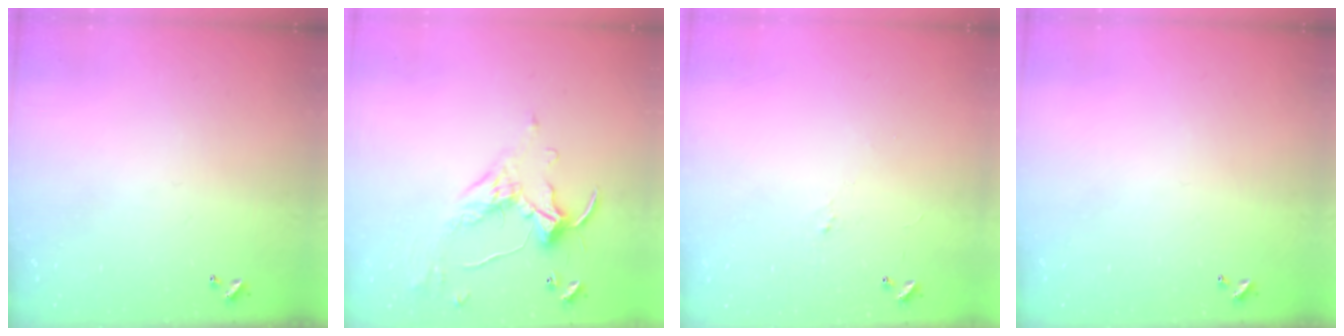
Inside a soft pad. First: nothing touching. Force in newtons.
{"total": 1.7, "press": 1.5, "slide": 0.8}
{"total": 0.7, "press": 0.4, "slide": 0.6}
{"total": 0.0}